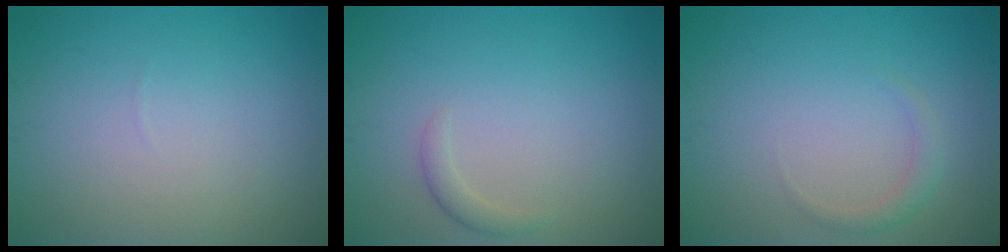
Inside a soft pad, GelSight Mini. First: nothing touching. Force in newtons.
{"total": 1.1, "press": 1.1, "slide": 0.0}
{"total": 1.2, "press": 1.2, "slide": 0.0}